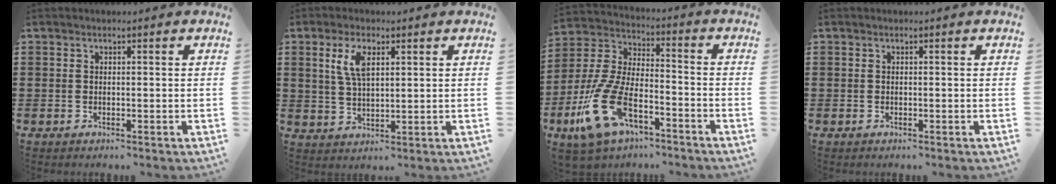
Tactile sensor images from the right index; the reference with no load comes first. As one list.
[{"total": 5.3, "force": [2.1, 2.2, 4.4], "torque": [-0.094, 0.008, 0.036]}, {"total": 14.1, "force": [-7.9, 6.3, 9.8], "torque": [-0.237, 0.010, -0.153]}, {"total": 0.0}]